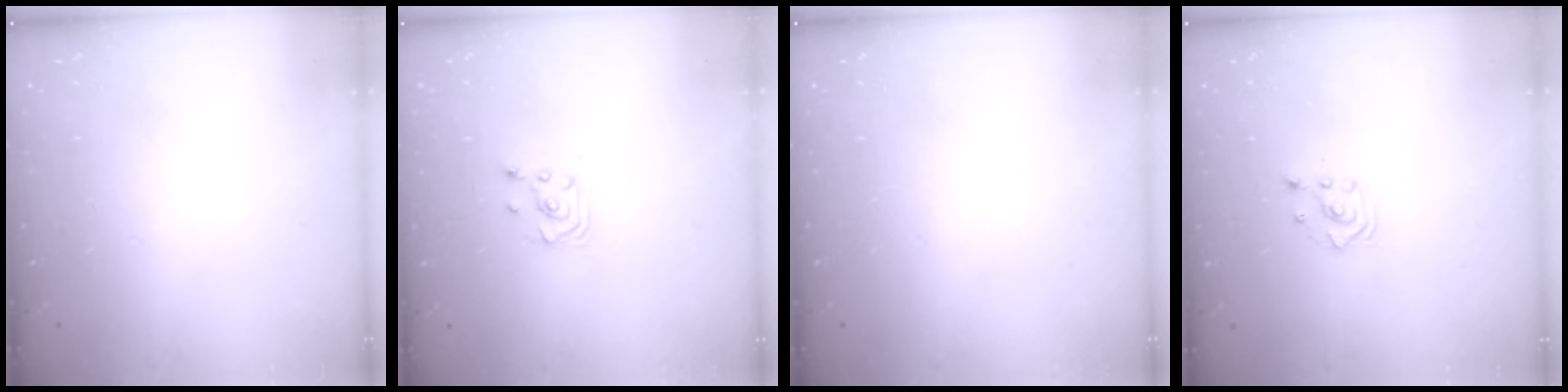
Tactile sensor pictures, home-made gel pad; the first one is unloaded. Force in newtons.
{"total": 2.2, "press": 2.2, "slide": 0.3}
{"total": 0.0}
{"total": 2.5, "press": 2.5, "slide": 0.3}